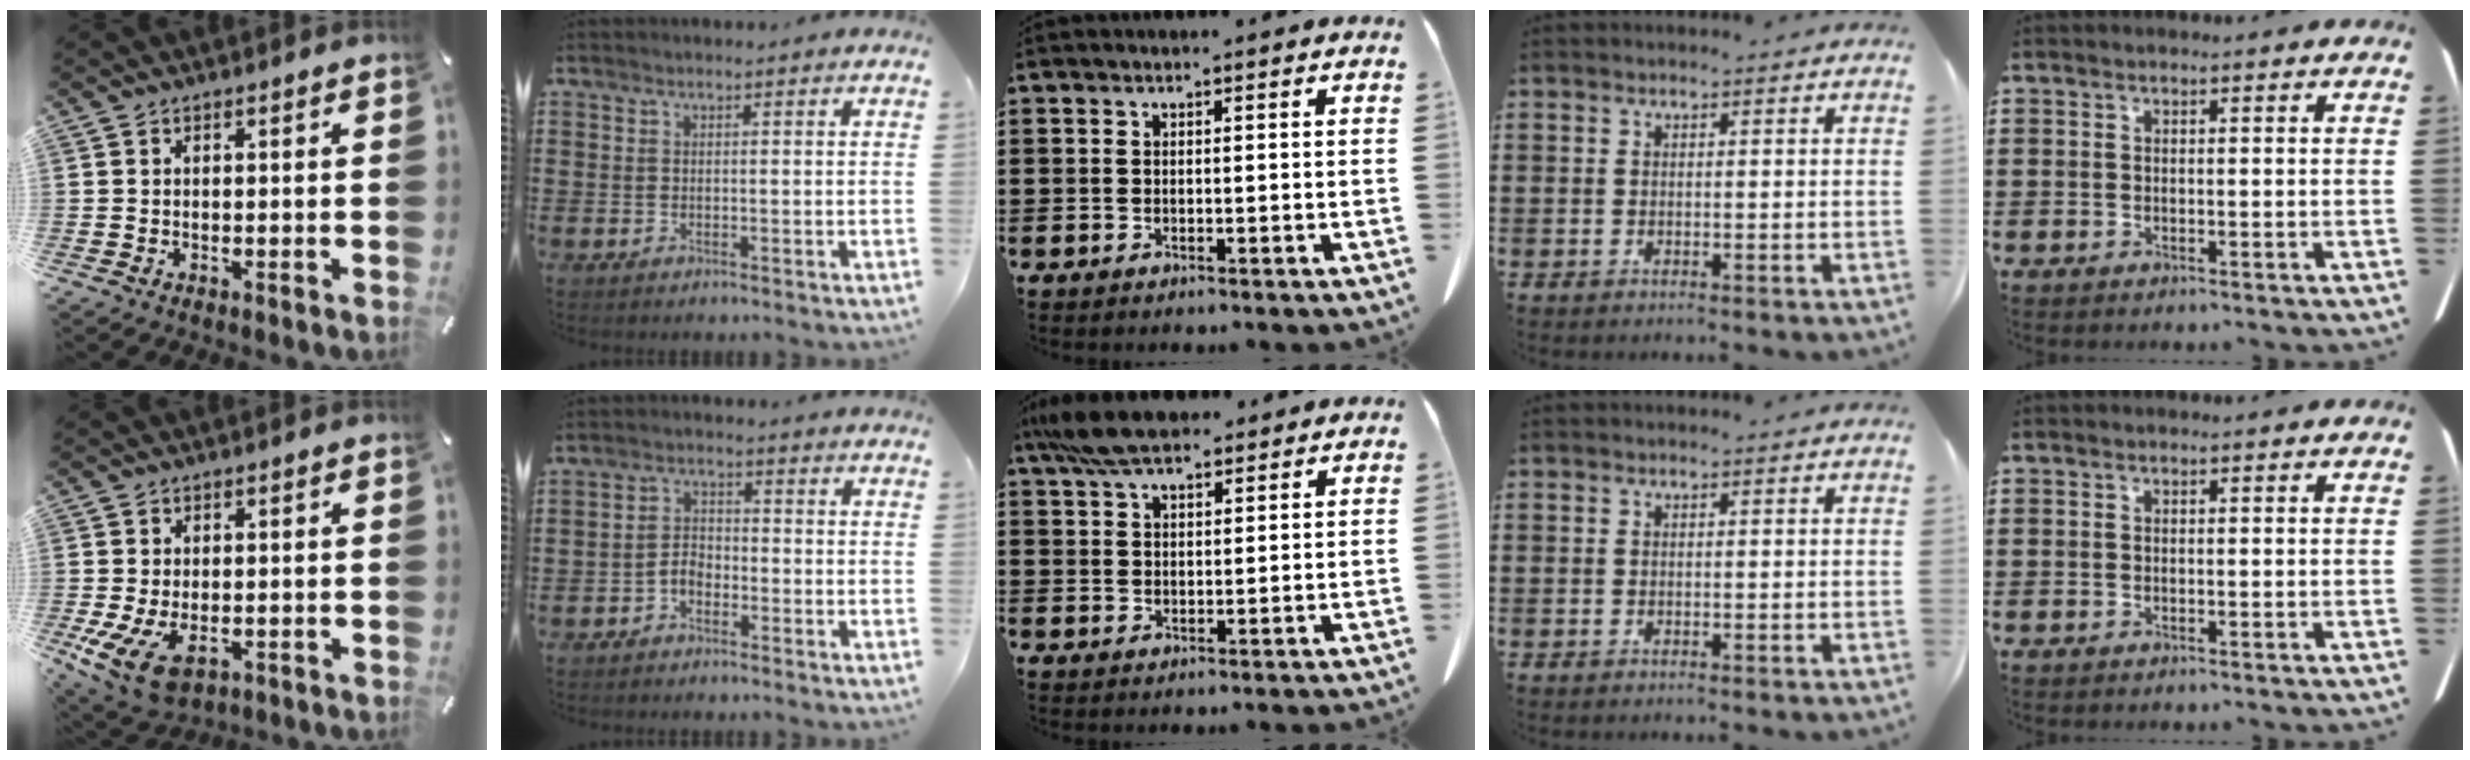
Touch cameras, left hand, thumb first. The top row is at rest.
{"thumb": {"total": 8.1, "force": [-2.4, 5.2, 5.7], "torque": [-0.122, -0.003, -0.041]}, "index": {"total": 2.7, "force": [-1.9, 1.4, 1.4], "torque": [-0.038, 0.005, -0.041]}, "middle": {"total": 7.0, "force": [5.7, 2.0, 3.6], "torque": [-0.086, -0.005, 0.107]}}